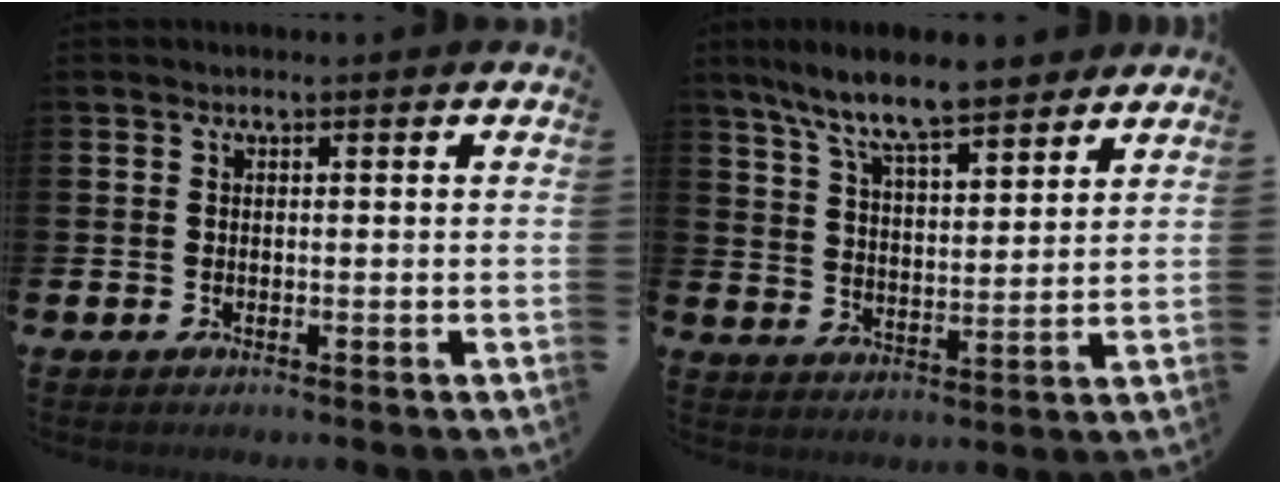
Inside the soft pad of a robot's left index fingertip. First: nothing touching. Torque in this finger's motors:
{"motor_torque": [0.90, -1.24, 1.05, 0.21]}